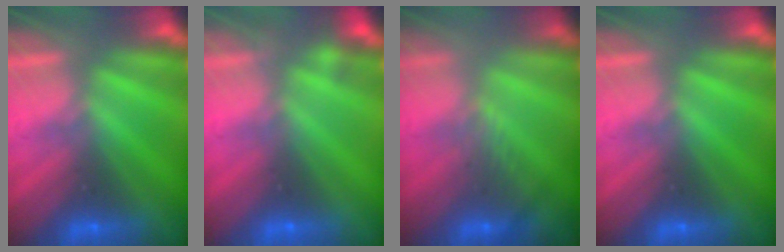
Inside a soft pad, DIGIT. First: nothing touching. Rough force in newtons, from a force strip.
{"total": 2.1}
{"total": 2.8}
{"total": 0.0}